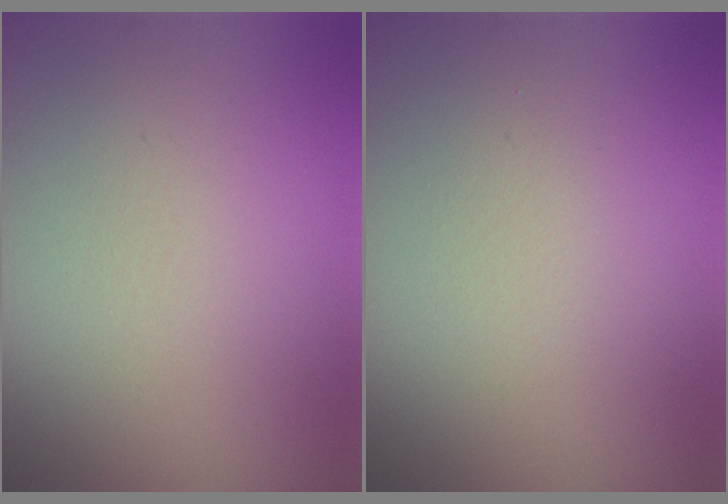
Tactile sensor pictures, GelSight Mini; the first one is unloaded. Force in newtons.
{"total": 0.6, "press": 0.6, "slide": 0.0}